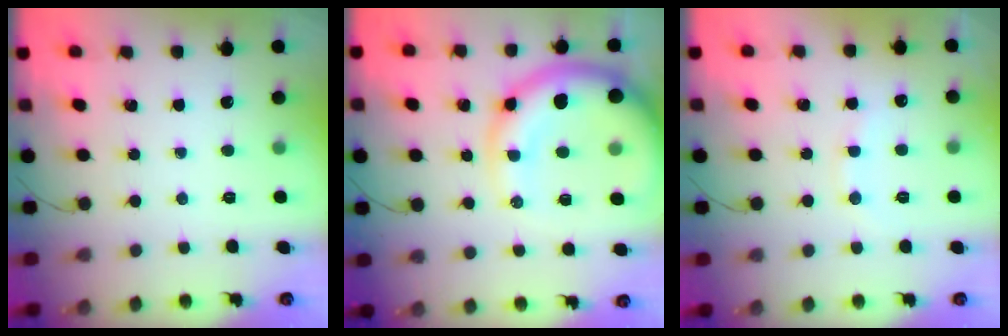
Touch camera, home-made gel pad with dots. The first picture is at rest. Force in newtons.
{"total": 15.0, "press": 14.3, "slide": 4.3}
{"total": 7.0, "press": 6.9, "slide": 0.9}